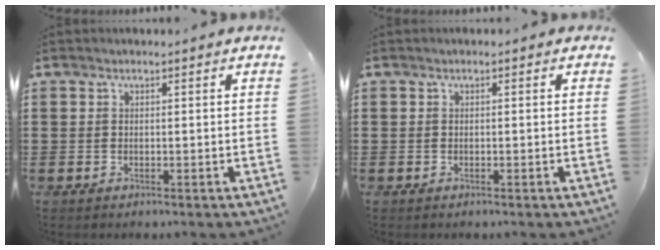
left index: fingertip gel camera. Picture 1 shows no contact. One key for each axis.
{"total": 0.0}